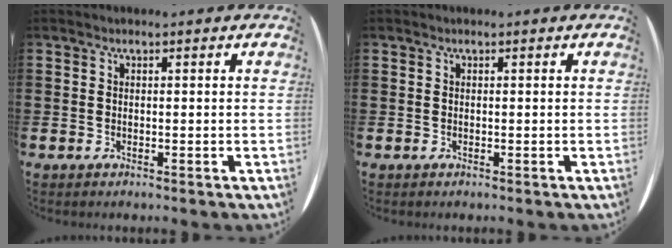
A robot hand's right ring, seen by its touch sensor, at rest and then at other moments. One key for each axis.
{"total": 0.0}